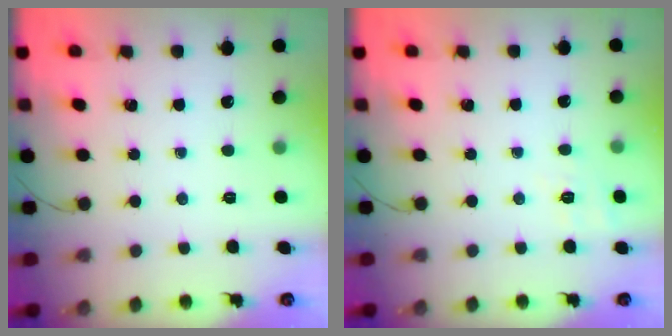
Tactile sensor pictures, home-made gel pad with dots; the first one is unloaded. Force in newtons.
{"total": 5.8, "press": 5.5, "slide": 1.9}